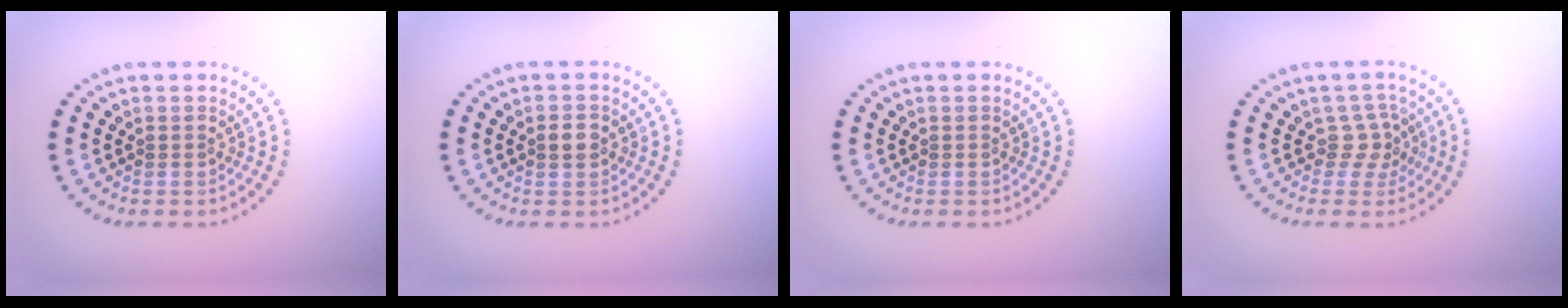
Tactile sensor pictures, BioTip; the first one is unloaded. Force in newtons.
{"total": 1.6, "press": 1.6, "slide": 0.2}
{"total": 0.0}
{"total": 2.1, "press": 1.5, "slide": 1.5}